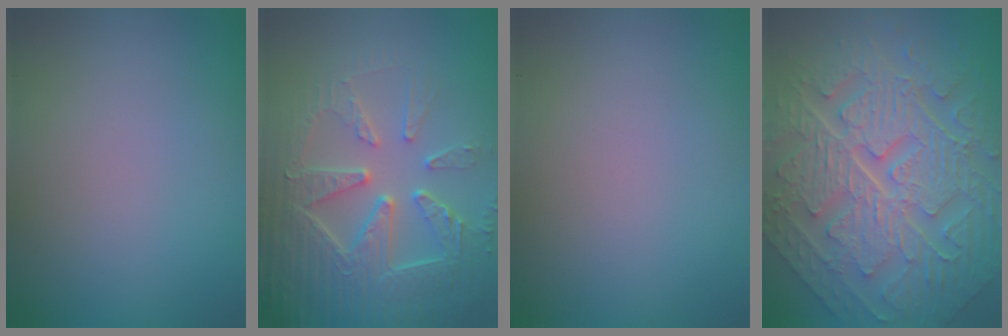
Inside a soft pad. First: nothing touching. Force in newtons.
{"total": 7.1, "press": 5.9, "slide": 3.9}
{"total": 0.0}
{"total": 11.6, "press": 7.9, "slide": 8.4}